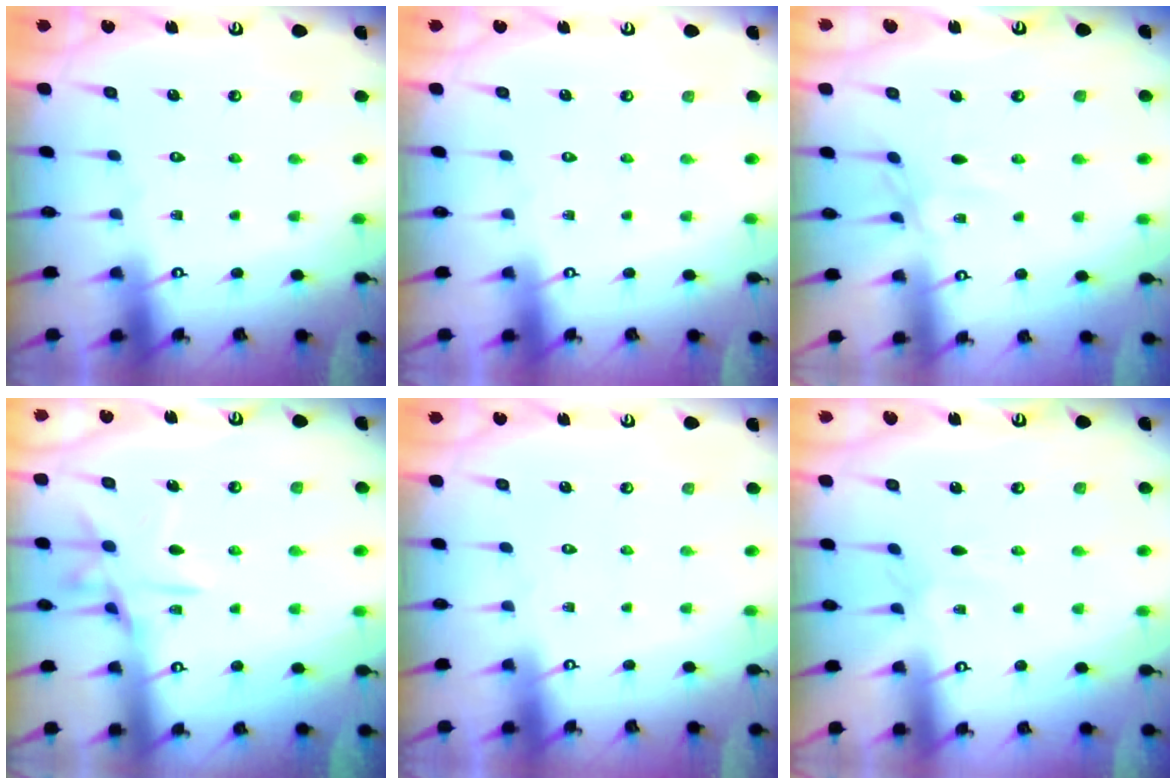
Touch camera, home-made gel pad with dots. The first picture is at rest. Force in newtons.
{"total": 0.0}
{"total": 2.8, "press": 2.7, "slide": 0.5}
{"total": 12.2, "press": 12.2, "slide": 0.8}
{"total": 0.0}
{"total": 0.6, "press": 0.6, "slide": 0.3}